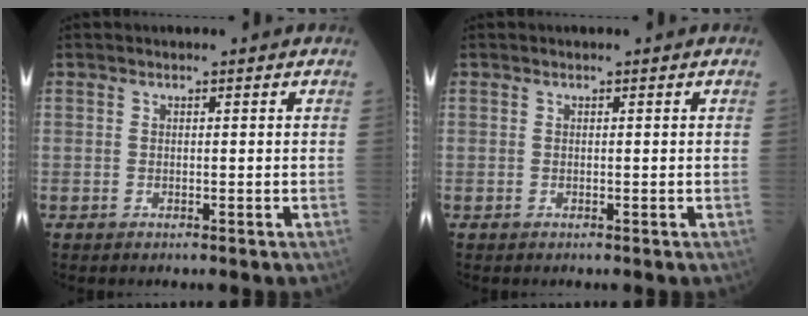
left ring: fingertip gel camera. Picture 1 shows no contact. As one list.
[{"total": 0.0}]